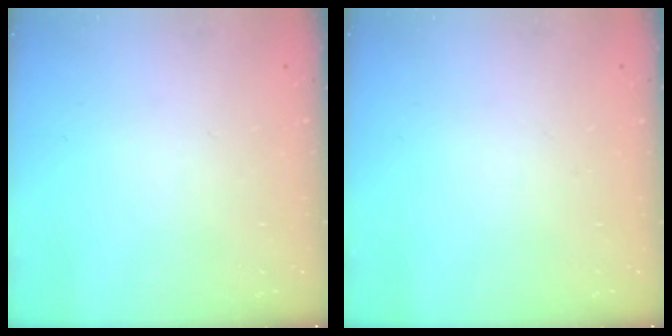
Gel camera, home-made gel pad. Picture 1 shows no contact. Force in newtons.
{"total": 0.0}